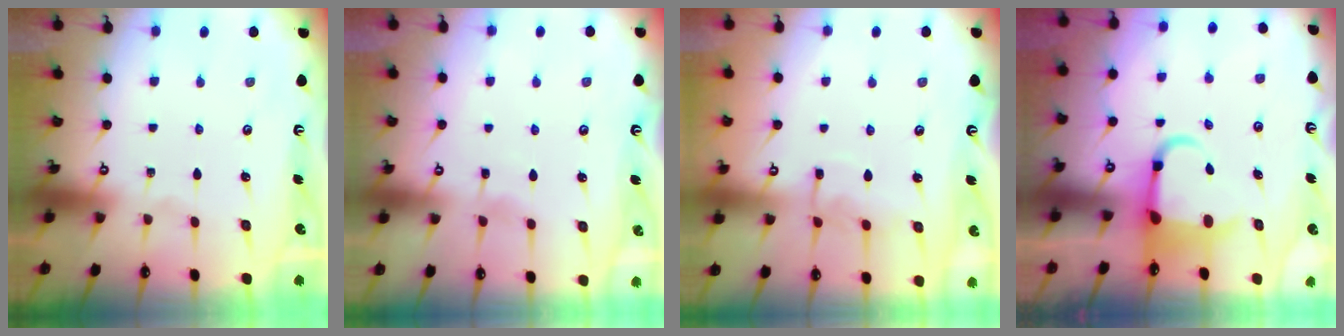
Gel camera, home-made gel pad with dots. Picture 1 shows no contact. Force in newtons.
{"total": 5.5, "press": 5.5, "slide": 0.5}
{"total": 7.3, "press": 7.3, "slide": 0.7}
{"total": 5.4, "press": 5.3, "slide": 1.2}